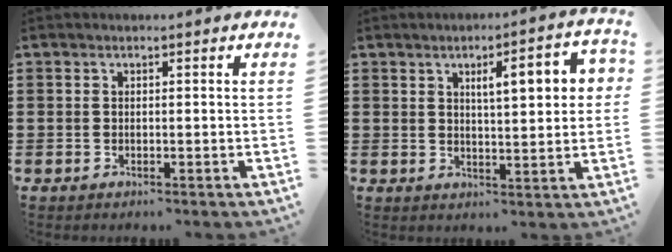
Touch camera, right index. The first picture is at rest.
{"total": 6.8, "force": [2.2, 1.7, 6.3], "torque": [-0.098, -0.003, 0.028]}